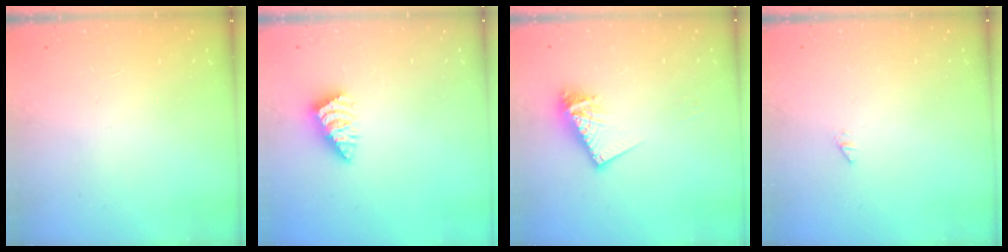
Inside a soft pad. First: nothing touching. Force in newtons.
{"total": 2.8, "press": 2.7, "slide": 0.5}
{"total": 10.3, "press": 10.3, "slide": 1.0}
{"total": 0.0}